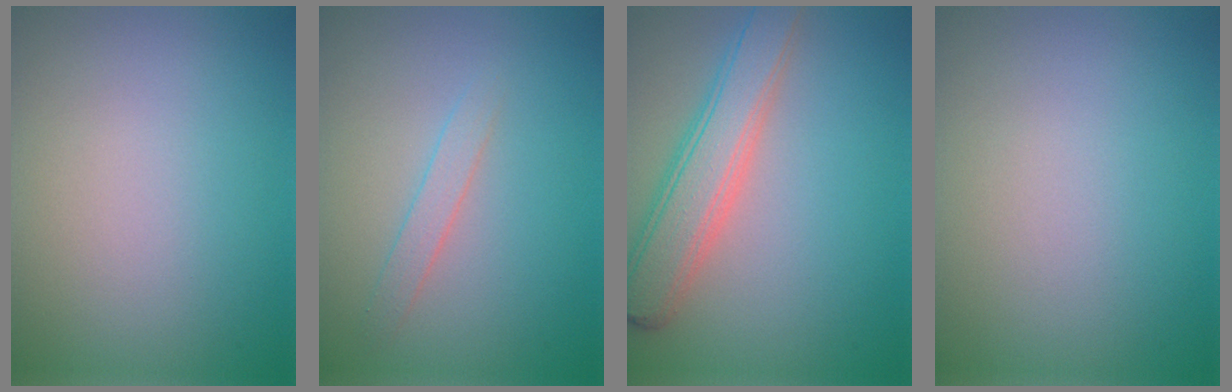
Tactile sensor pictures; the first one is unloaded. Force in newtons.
{"total": 1.3, "press": 1.3, "slide": 0.1}
{"total": 5.3, "press": 5.3, "slide": 0.1}
{"total": 0.0}